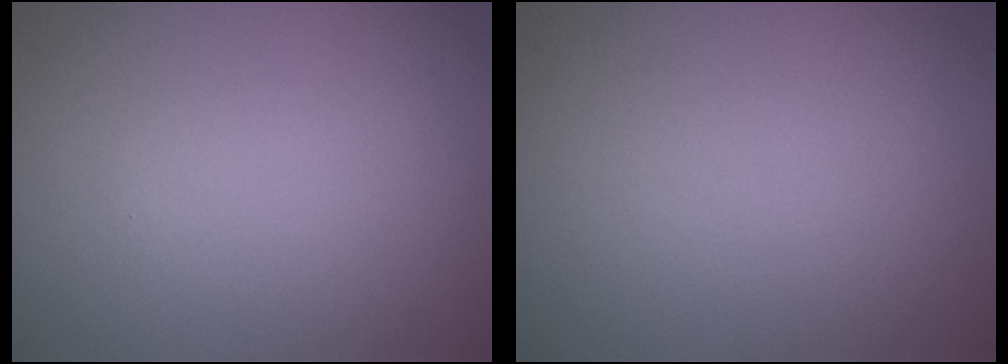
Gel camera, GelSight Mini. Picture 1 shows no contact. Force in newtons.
{"total": 0.0}